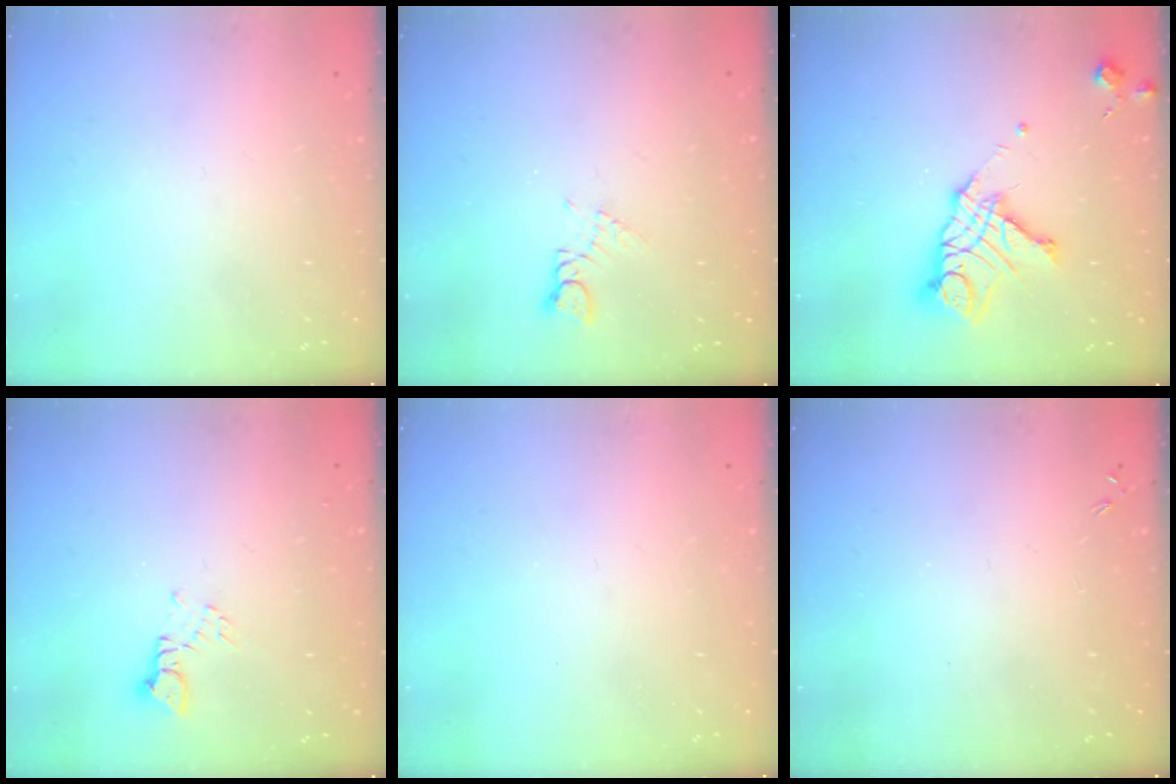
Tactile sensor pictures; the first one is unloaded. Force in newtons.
{"total": 1.4, "press": 1.4, "slide": 0.2}
{"total": 14.8, "press": 14.7, "slide": 1.4}
{"total": 2.4, "press": 2.4, "slide": 0.1}
{"total": 0.0}
{"total": 0.0}